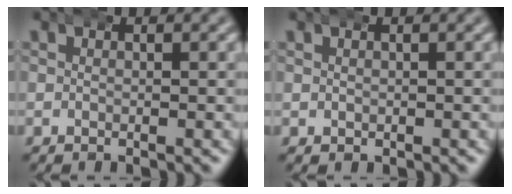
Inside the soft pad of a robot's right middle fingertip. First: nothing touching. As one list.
[{"total": 0.0}]